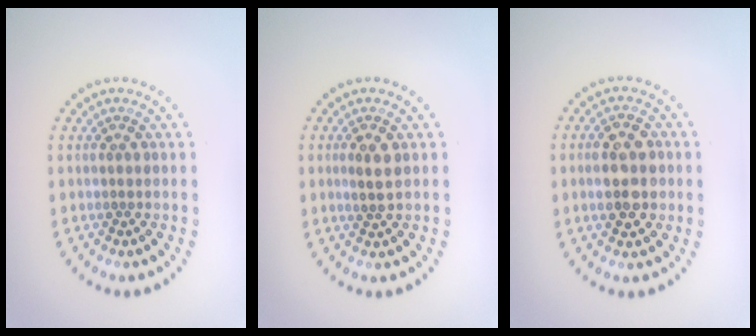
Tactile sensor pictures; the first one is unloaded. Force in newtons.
{"total": 1.9, "press": 1.8, "slide": 0.5}
{"total": 4.3, "press": 4.3, "slide": 0.4}